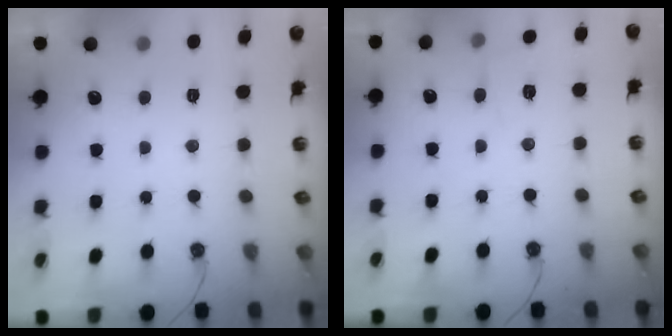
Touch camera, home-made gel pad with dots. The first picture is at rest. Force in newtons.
{"total": 5.6, "press": 5.6, "slide": 0.7}